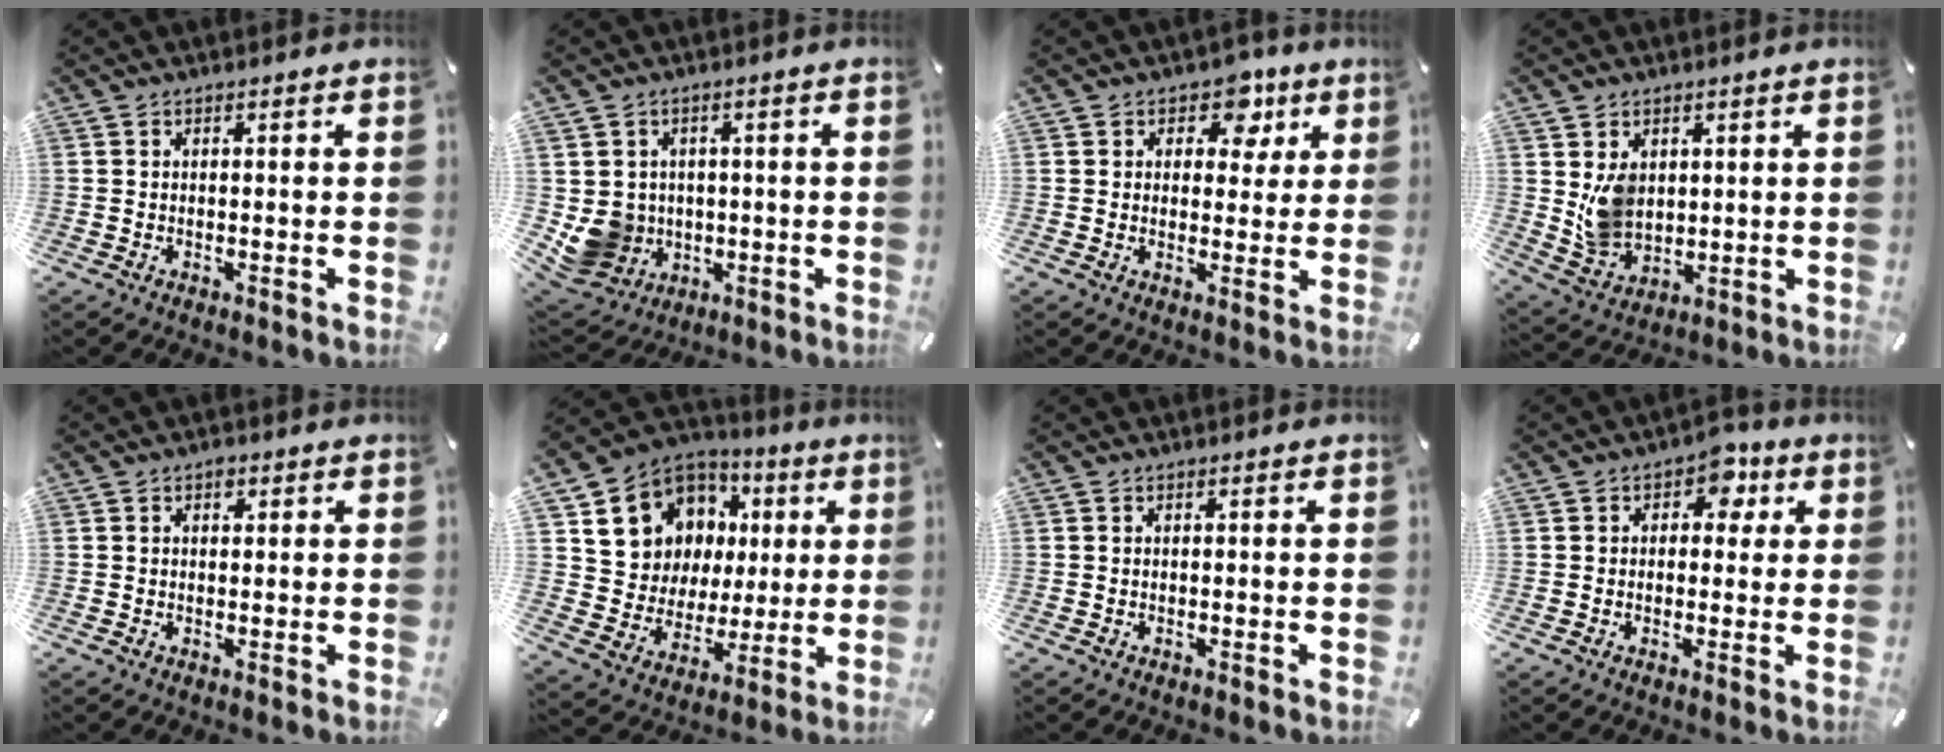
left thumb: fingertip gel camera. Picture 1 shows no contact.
{"total": 8.9, "force": [-0.5, 8.7, 2.0], "torque": [-0.063, -0.010, -0.005]}
{"total": 7.6, "force": [3.5, 5.8, 3.5], "torque": [-0.033, -0.016, 0.056]}
{"total": 8.1, "force": [2.6, 6.7, 3.6], "torque": [-0.077, -0.012, 0.048]}
{"total": 1.3, "force": [0.5, 1.1, 0.6], "torque": [-0.005, 0.001, 0.007]}
{"total": 12.3, "force": [4.6, 11.2, 2.0], "torque": [-0.046, -0.041, 0.103]}
{"total": 0.0}
{"total": 5.6, "force": [1.7, 4.2, 3.2], "torque": [-0.023, -0.005, 0.020]}